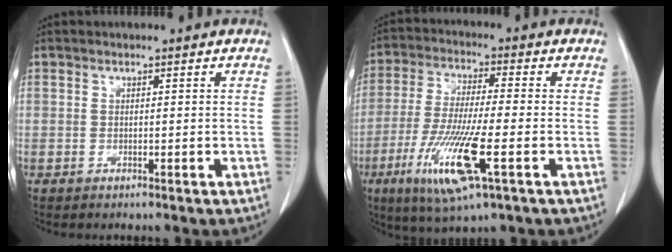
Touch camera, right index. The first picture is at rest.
{"total": 13.3, "force": [-4.9, 1.1, 12.3], "torque": [-0.252, -0.029, -0.088]}